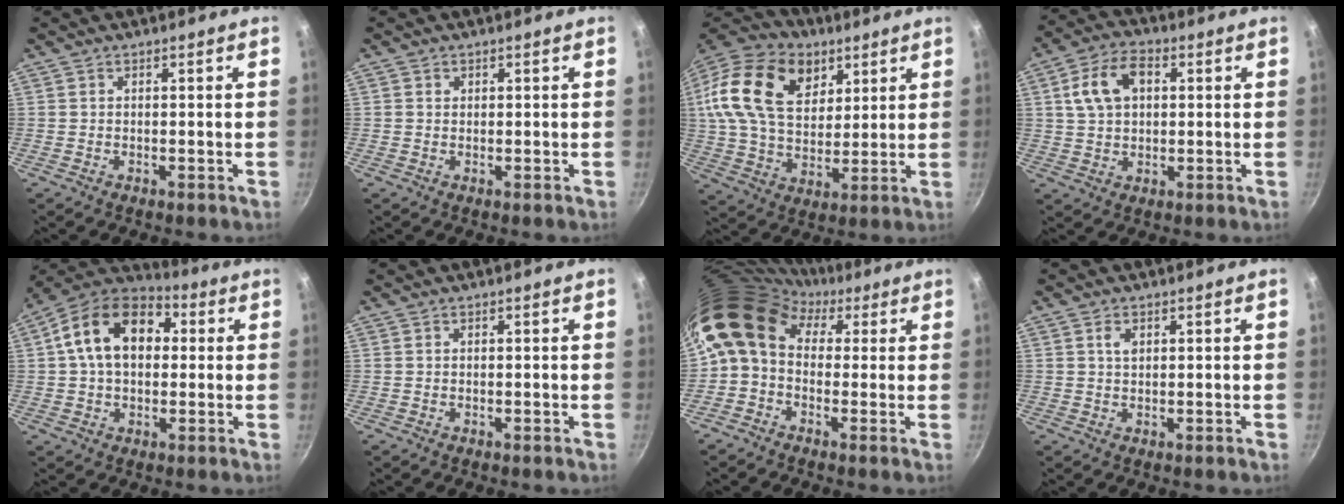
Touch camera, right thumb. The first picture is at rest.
{"total": 0.7, "force": [0.3, 0.6, 0.1], "torque": [0.001, 0.003, 0.003]}
{"total": 24.8, "force": [9.4, 16.8, 15.6], "torque": [-0.290, 0.004, 0.162]}
{"total": 9.9, "force": [2.4, 6.7, 6.9], "torque": [-0.112, 0.016, 0.036]}
{"total": 16.3, "force": [2.8, 11.1, 11.5], "torque": [-0.161, 0.030, 0.026]}
{"total": 0.0}
{"total": 13.4, "force": [2.6, 10.3, 8.2], "torque": [-0.148, 0.032, 0.020]}
{"total": 2.0, "force": [0.8, 1.2, 1.4], "torque": [-0.021, -0.002, 0.013]}